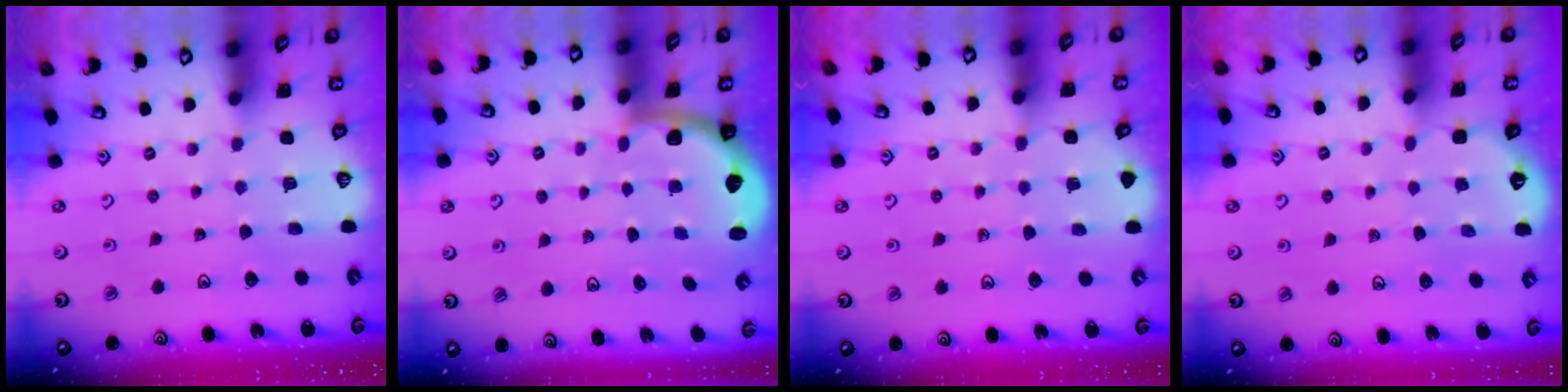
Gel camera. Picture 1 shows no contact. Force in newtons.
{"total": 2.2, "press": 2.1, "slide": 0.8}
{"total": 3.3, "press": 3.3, "slide": 0.4}
{"total": 1.6, "press": 1.5, "slide": 0.5}